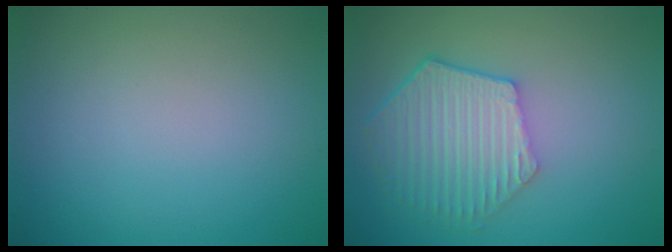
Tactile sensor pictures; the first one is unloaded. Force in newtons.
{"total": 5.9, "press": 4.6, "slide": 3.7}